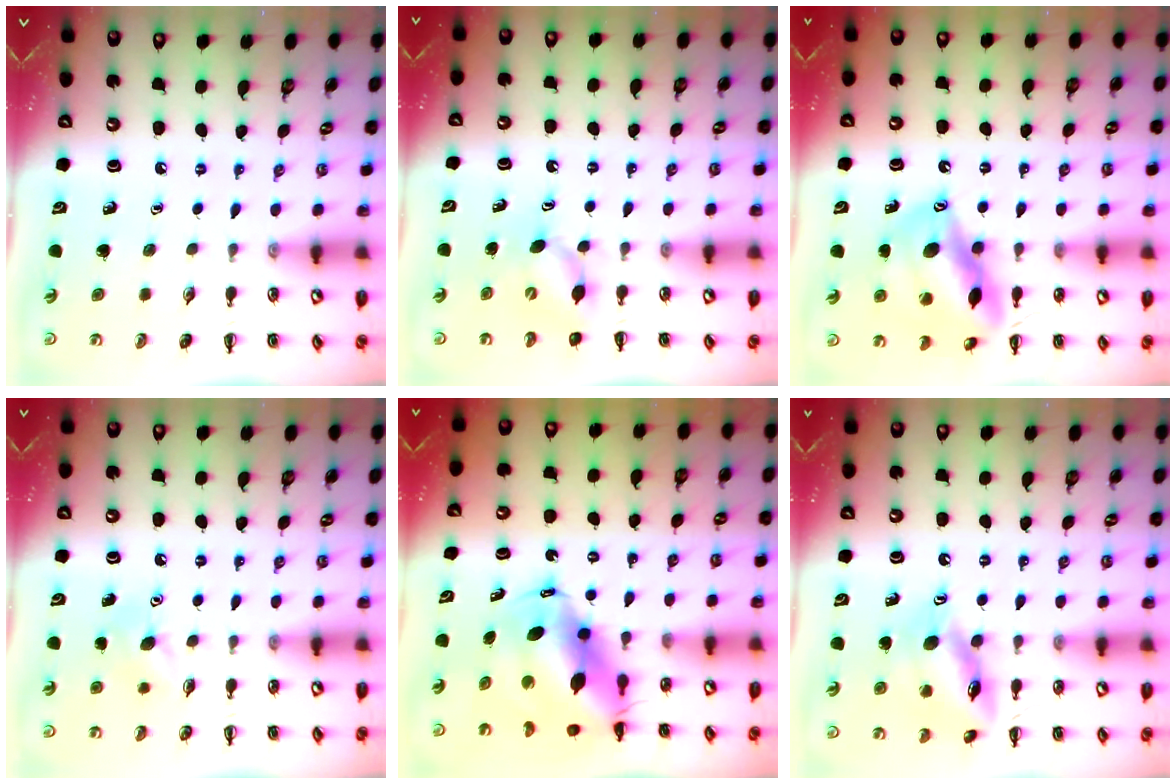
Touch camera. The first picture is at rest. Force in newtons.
{"total": 5.0, "press": 4.9, "slide": 1.0}
{"total": 15.0, "press": 14.7, "slide": 2.9}
{"total": 5.8, "press": 5.6, "slide": 1.5}
{"total": 10.5, "press": 10.2, "slide": 2.5}
{"total": 13.7, "press": 13.6, "slide": 1.4}